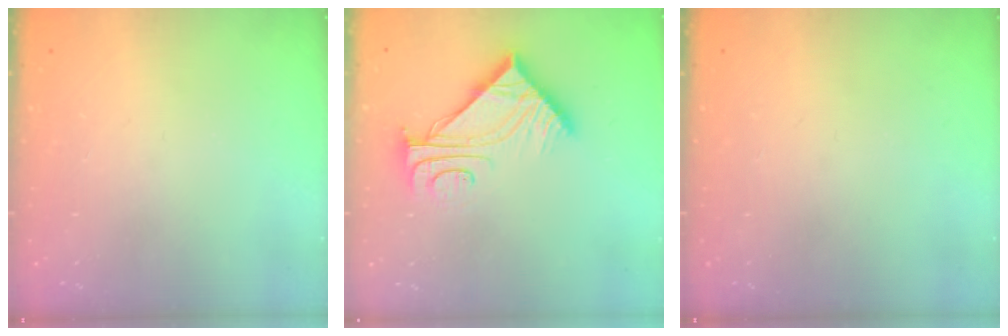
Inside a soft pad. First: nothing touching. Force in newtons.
{"total": 10.3, "press": 10.2, "slide": 0.9}
{"total": 0.0}